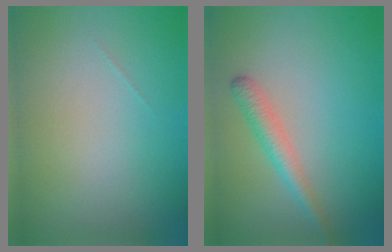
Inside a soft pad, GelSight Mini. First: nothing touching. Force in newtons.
{"total": 2.3, "press": 2.3, "slide": 0.0}